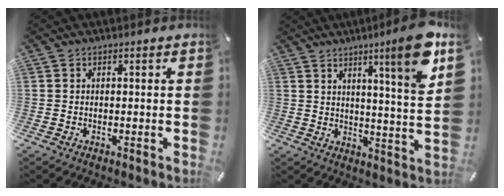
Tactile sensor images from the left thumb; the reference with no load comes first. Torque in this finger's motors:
{"motor_torque": [2.33, 2.27, 1.36, -1.39, 0.21]}